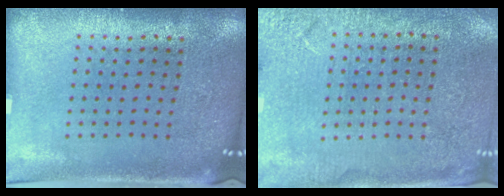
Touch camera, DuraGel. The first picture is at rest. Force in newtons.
{"total": 2.7, "press": 2.7, "slide": 0.1}